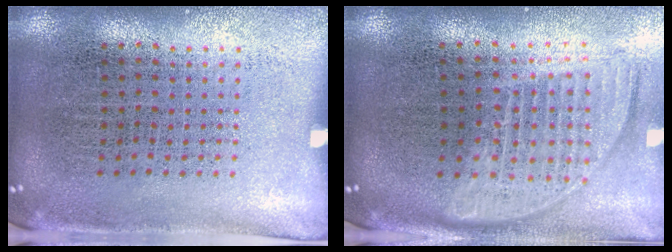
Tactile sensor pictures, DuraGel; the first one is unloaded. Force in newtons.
{"total": 1.7, "press": 1.4, "slide": 0.9}